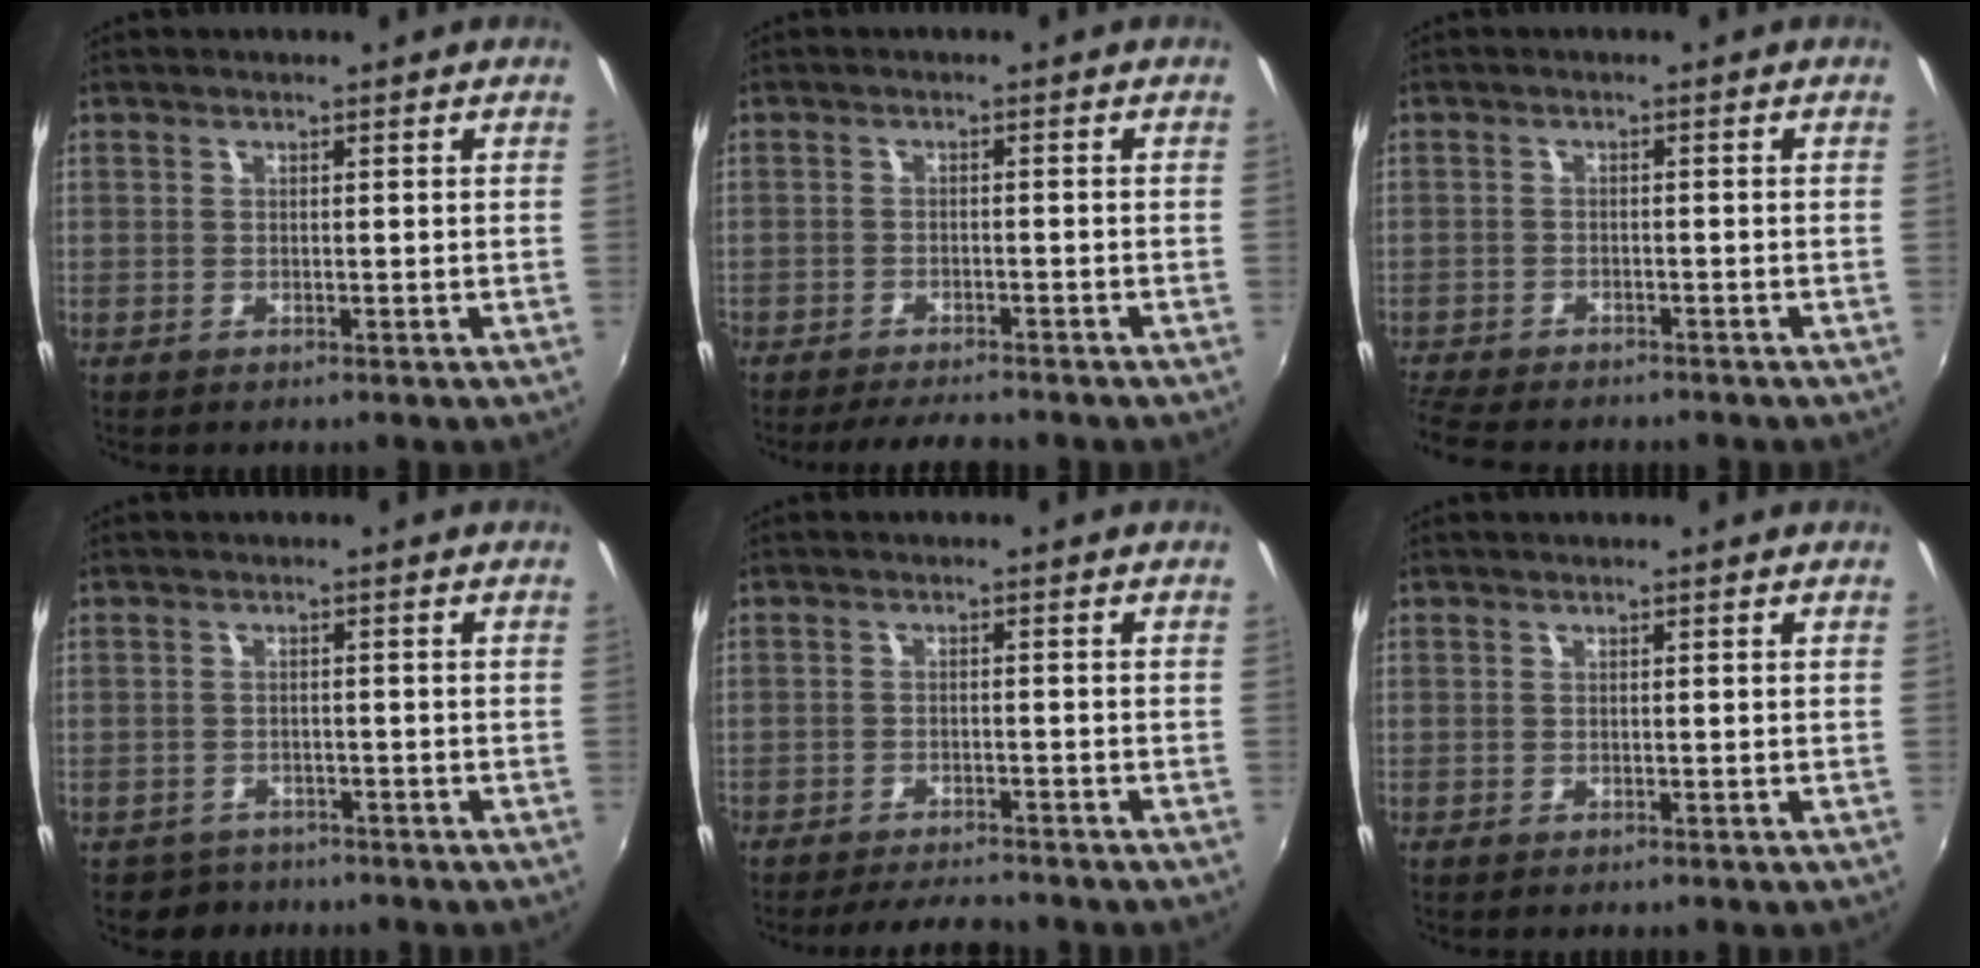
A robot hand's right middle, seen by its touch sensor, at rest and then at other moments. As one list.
[{"total": 6.3, "force": [-5.7, 1.1, 2.5], "torque": [-0.064, -0.009, -0.087]}, {"total": 8.5, "force": [-7.7, 1.9, 3.0], "torque": [-0.090, -0.024, -0.132]}, {"total": 3.6, "force": [-2.7, 2.3, -0.2], "torque": [-0.009, 0.001, -0.045]}, {"total": 6.5, "force": [-6.1, 1.0, 2.1], "torque": [-0.060, -0.006, -0.091]}, {"total": 0.0}]